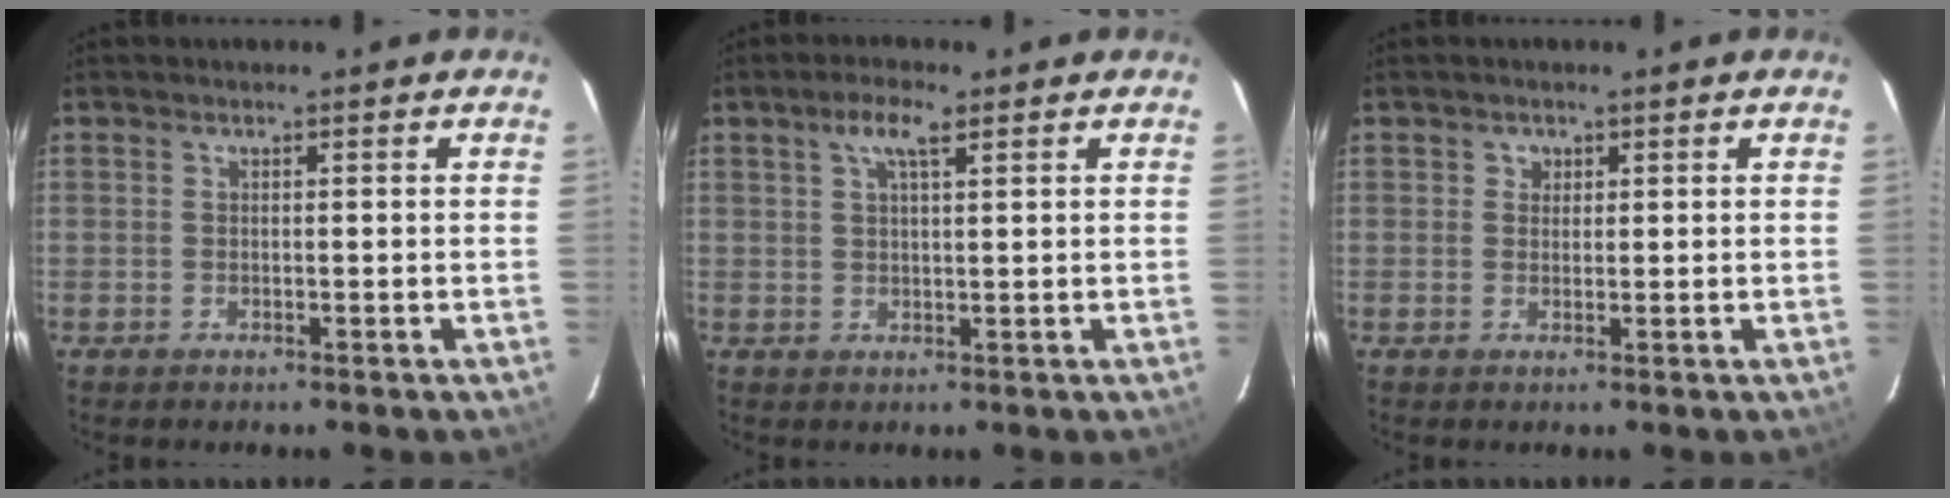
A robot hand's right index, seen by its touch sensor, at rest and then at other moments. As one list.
[{"total": 3.9, "force": [2.1, 1.0, 3.1], "torque": [-0.058, 0.011, 0.037]}, {"total": 1.5, "force": [0.4, 1.4, 0.1], "torque": [0.004, 0.005, 0.003]}]